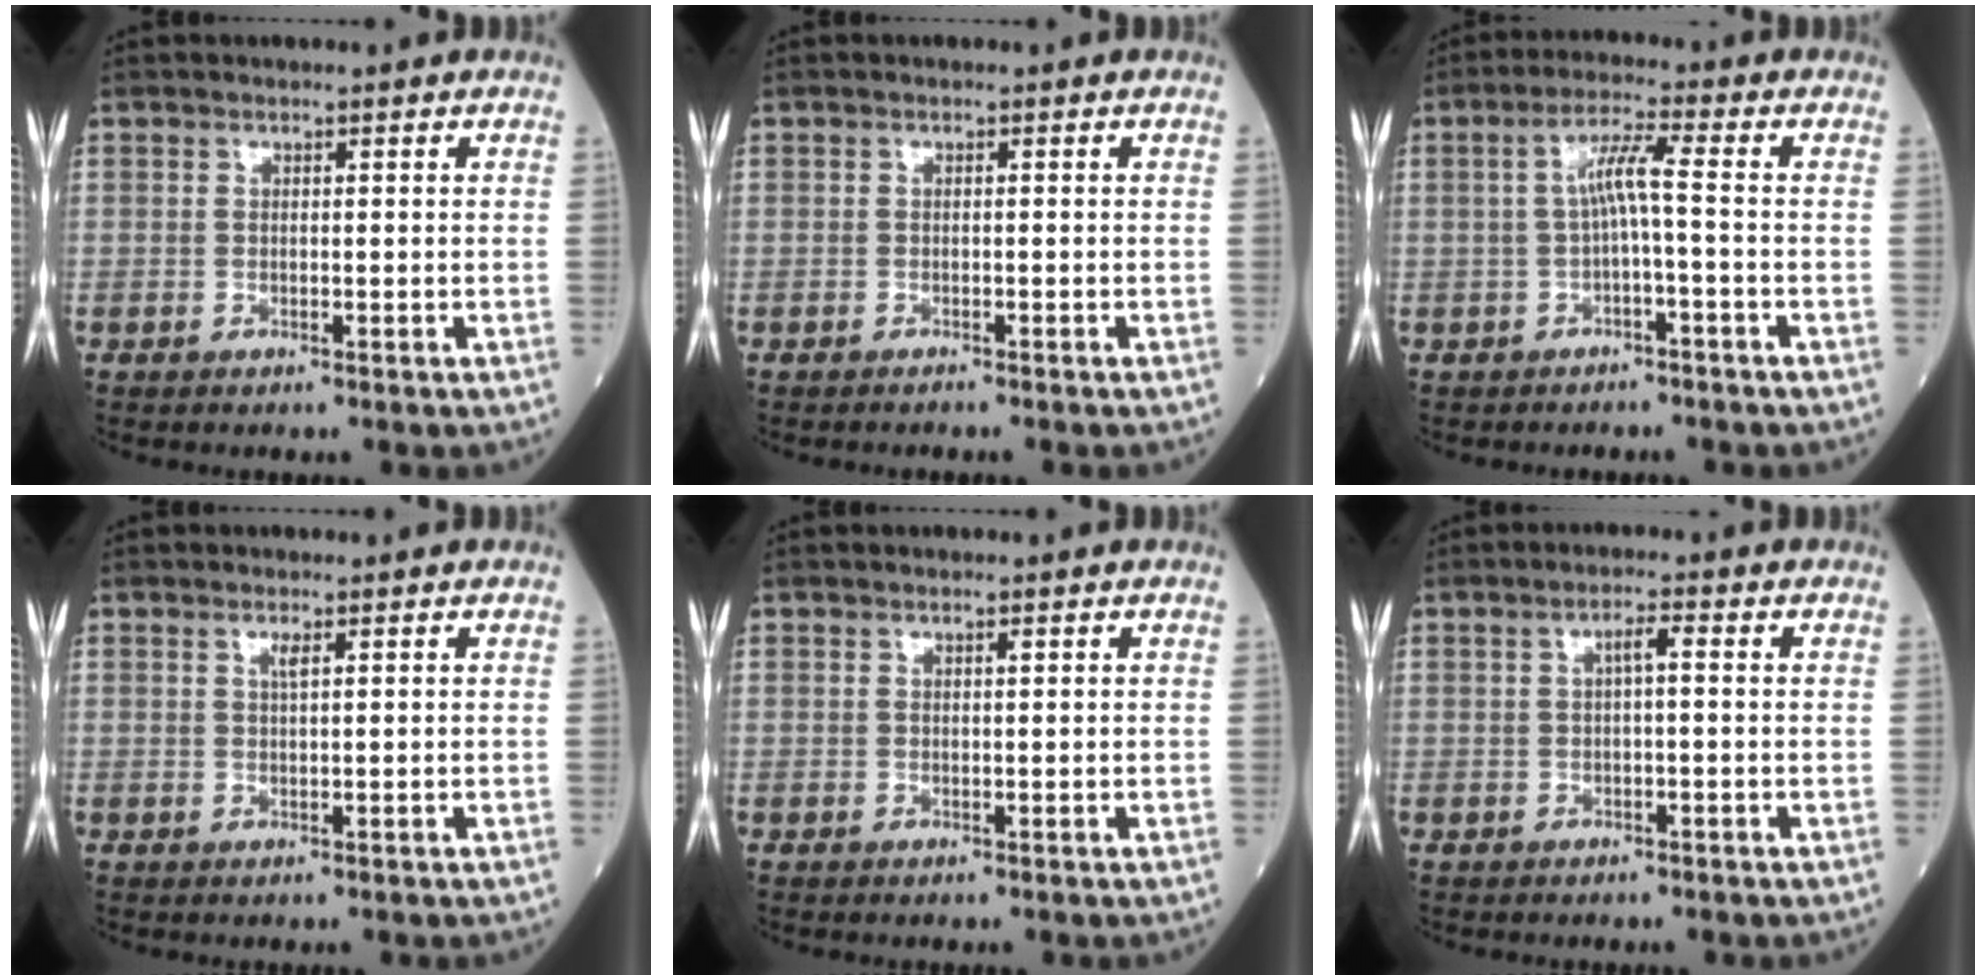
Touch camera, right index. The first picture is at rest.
{"total": 0.9, "force": [-0.8, -0.1, 0.3], "torque": [-0.008, -0.001, -0.013]}
{"total": 4.6, "force": [-0.4, -0.1, 4.6], "torque": [-0.086, 0.020, -0.006]}
{"total": 1.1, "force": [0.5, 0.0, 1.0], "torque": [-0.022, -0.001, 0.010]}
{"total": 0.5, "force": [0.2, 0.0, 0.5], "torque": [-0.007, 0.001, 0.004]}
{"total": 2.2, "force": [0.3, 0.2, 2.2], "torque": [-0.037, 0.004, 0.004]}